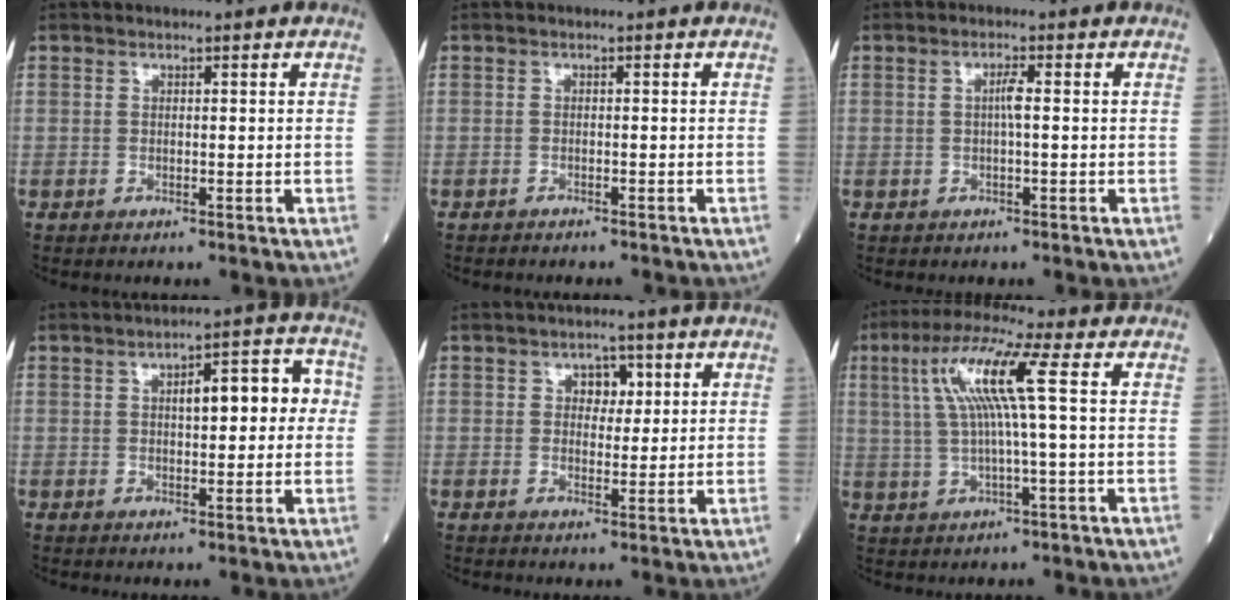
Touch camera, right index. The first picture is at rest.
{"total": 4.2, "force": [-3.8, 0.9, 1.5], "torque": [-0.020, -0.004, -0.044]}
{"total": 1.8, "force": [0.1, 0.1, 1.8], "torque": [-0.033, 0.003, -0.001]}
{"total": 7.4, "force": [1.1, 2.5, 6.9], "torque": [-0.092, 0.032, 0.015]}
{"total": 3.2, "force": [1.1, 2.1, 2.1], "torque": [-0.022, 0.006, 0.015]}
{"total": 10.1, "force": [2.2, -0.3, 9.9], "torque": [-0.197, 0.023, 0.041]}